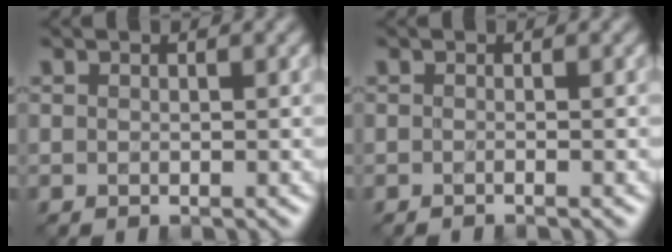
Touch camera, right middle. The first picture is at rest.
{"total": 0.9, "force": [-0.3, 0.4, 0.8], "torque": [-0.009, -0.010, -0.013]}